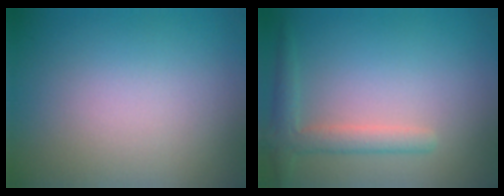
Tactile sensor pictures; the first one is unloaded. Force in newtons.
{"total": 2.6, "press": 2.5, "slide": 0.2}